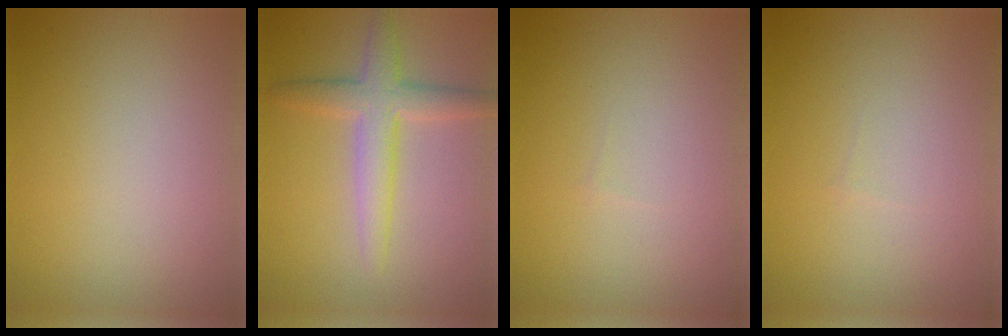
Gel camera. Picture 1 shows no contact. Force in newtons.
{"total": 3.8, "press": 3.8, "slide": 0.2}
{"total": 0.0}
{"total": 0.0}